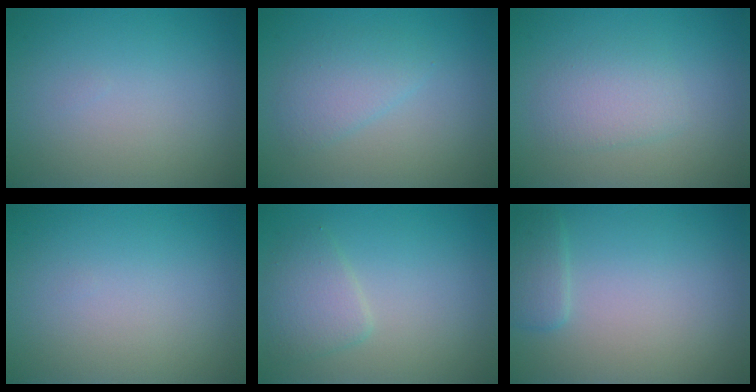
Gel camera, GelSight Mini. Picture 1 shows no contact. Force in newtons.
{"total": 2.3, "press": 2.3, "slide": 0.1}
{"total": 2.3, "press": 2.3, "slide": 0.1}
{"total": 0.0}
{"total": 2.5, "press": 2.5, "slide": 0.1}
{"total": 1.6, "press": 1.6, "slide": 0.1}